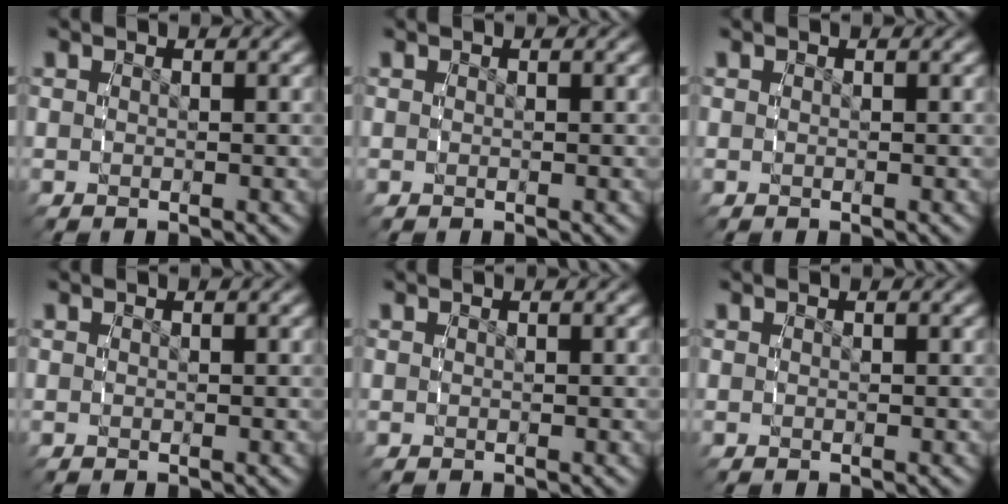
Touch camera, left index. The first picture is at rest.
{"total": 0.0}
{"total": 0.0}
{"total": 0.0}
{"total": 0.0}
{"total": 0.0}